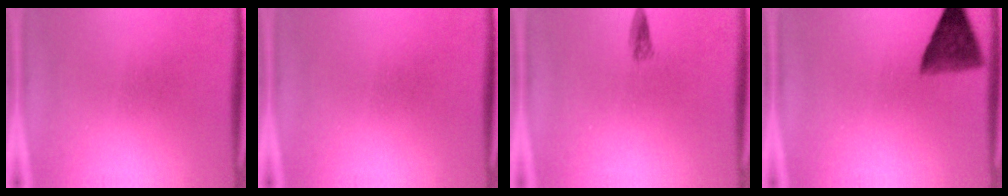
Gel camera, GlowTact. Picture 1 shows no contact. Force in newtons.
{"total": 0.0}
{"total": 1.3}
{"total": 6.8}